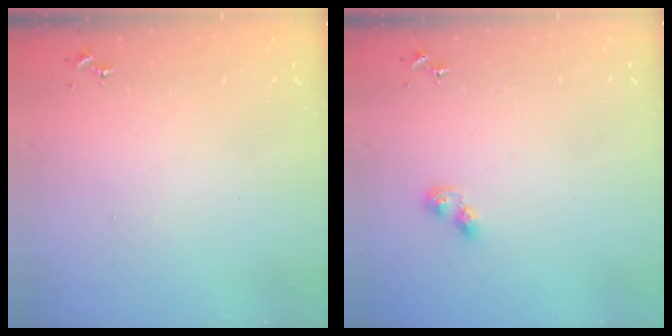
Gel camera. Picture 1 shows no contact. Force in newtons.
{"total": 4.4, "press": 4.4, "slide": 0.6}